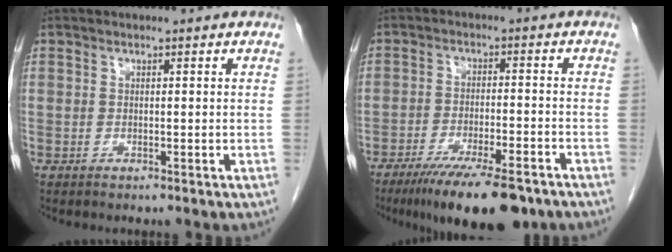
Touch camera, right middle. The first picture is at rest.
{"total": 13.7, "force": [-10.2, 2.6, 8.8], "torque": [-0.123, -0.024, -0.159]}